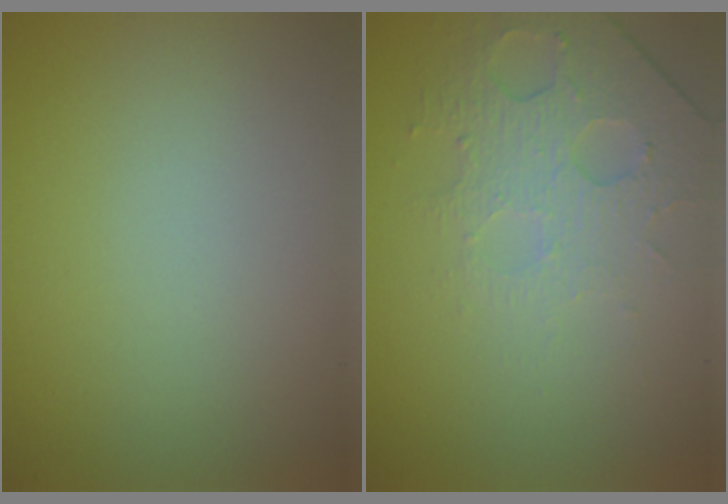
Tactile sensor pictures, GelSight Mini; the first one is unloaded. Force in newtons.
{"total": 4.5, "press": 2.9, "slide": 3.5}